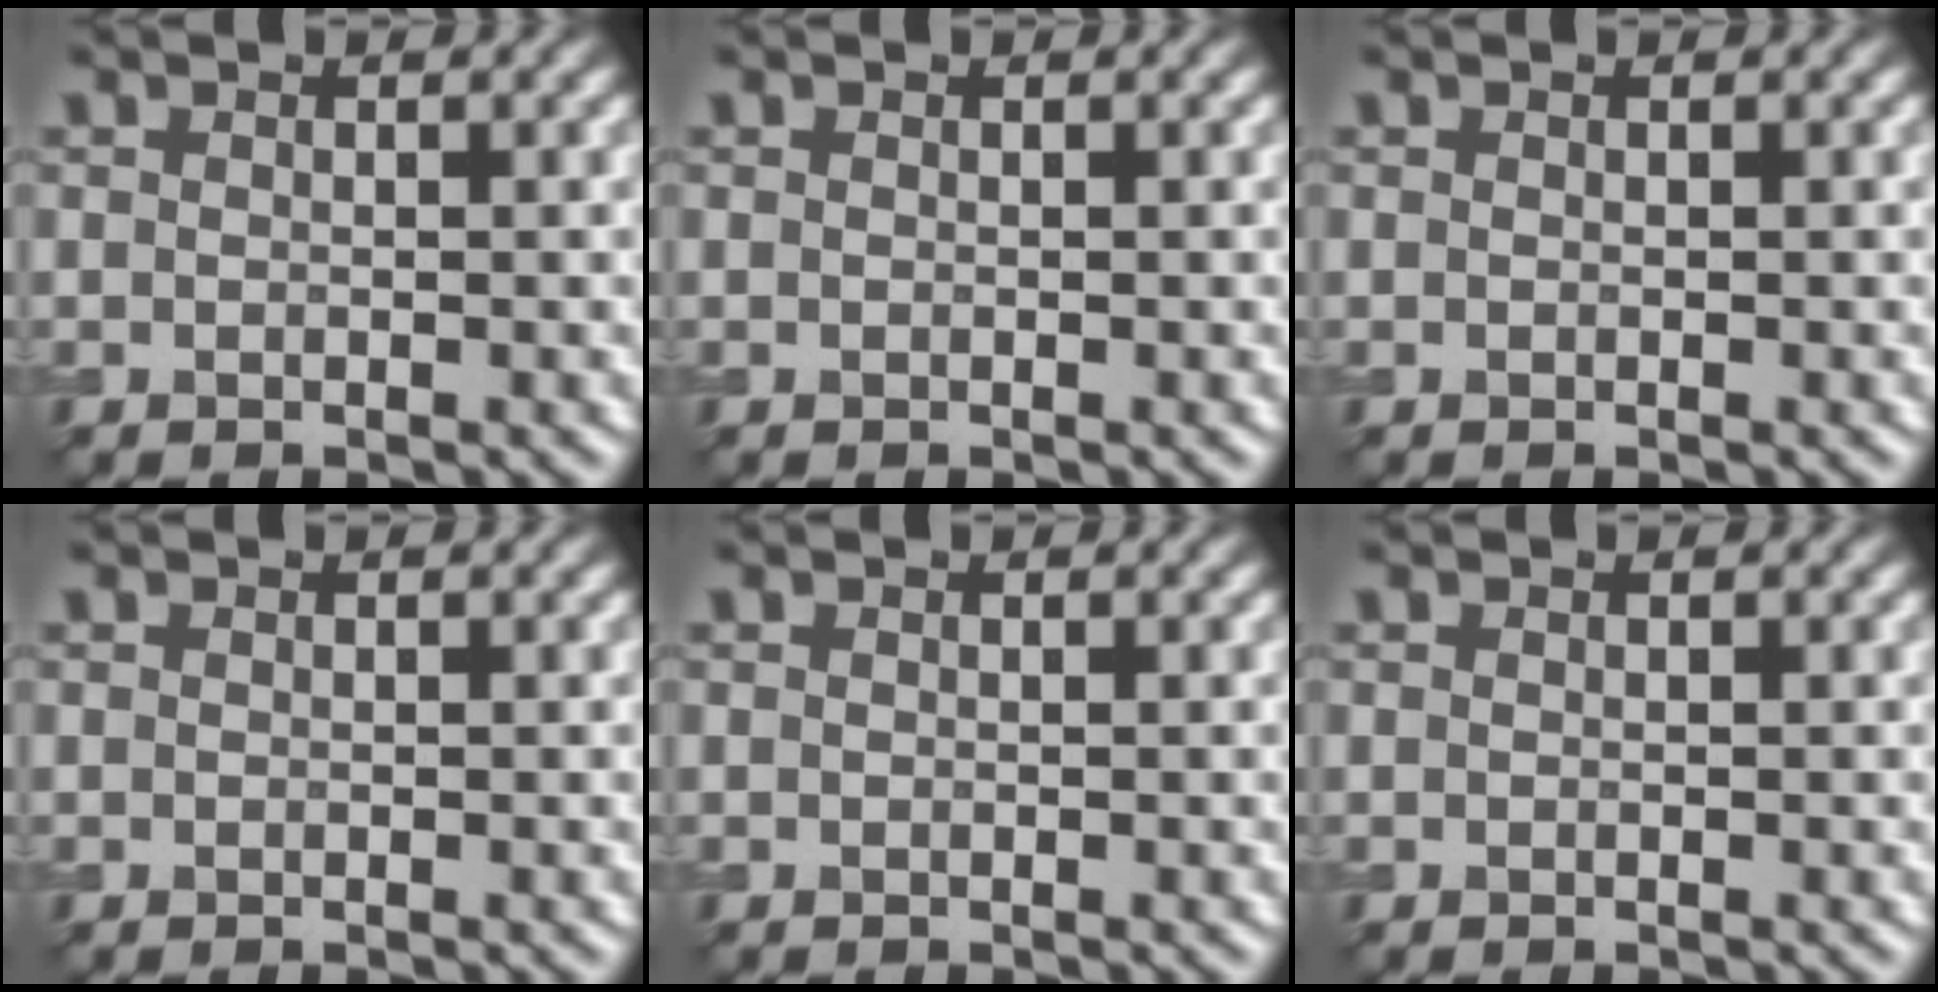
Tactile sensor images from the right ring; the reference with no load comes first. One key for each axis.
{"total": 0.0}
{"total": 0.0}
{"total": 0.0}
{"total": 0.0}
{"total": 0.0}